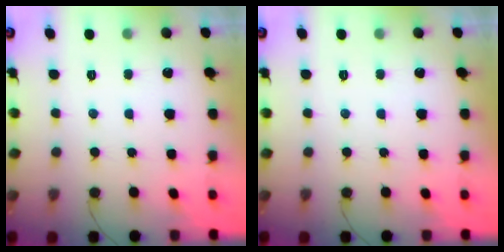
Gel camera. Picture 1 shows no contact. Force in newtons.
{"total": 0.0}